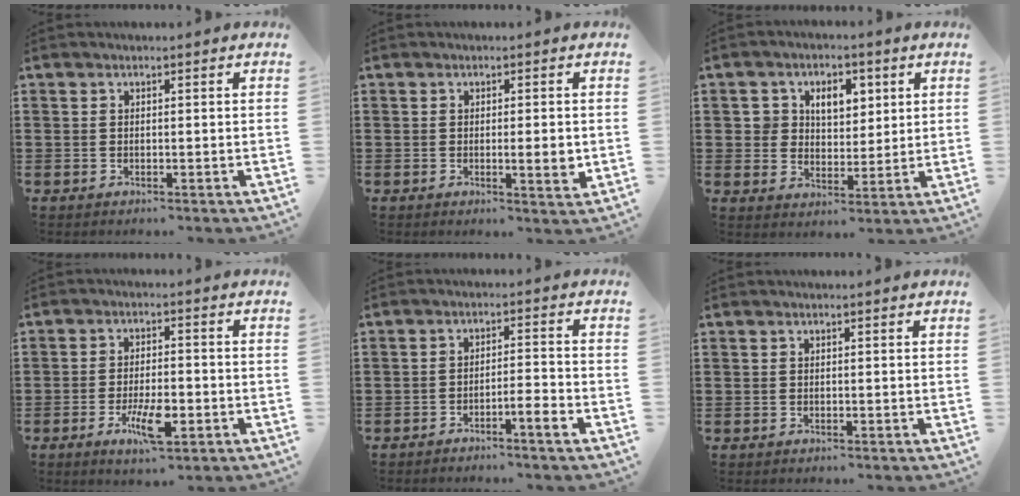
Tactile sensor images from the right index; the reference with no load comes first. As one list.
[{"total": 3.2, "force": [-0.3, 0.4, 3.1], "torque": [-0.053, -0.004, -0.004]}, {"total": 5.3, "force": [2.1, 4.2, 2.6], "torque": [-0.069, 0.019, 0.036]}, {"total": 6.7, "force": [-2.7, 2.0, 5.9], "torque": [-0.120, -0.011, -0.048]}, {"total": 3.5, "force": [-2.5, 0.0, 2.4], "torque": [-0.040, 0.002, -0.047]}, {"total": 0.0}]